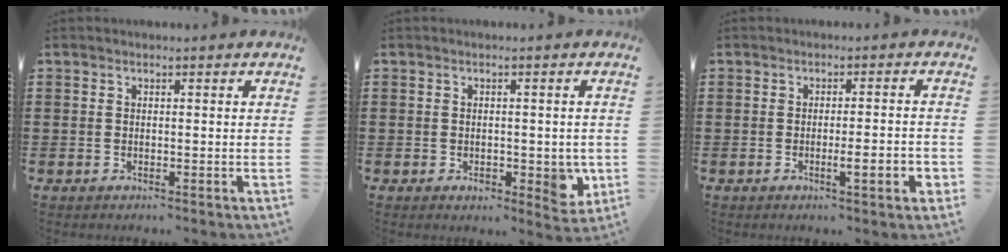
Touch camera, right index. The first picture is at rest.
{"total": 3.8, "force": [-0.7, 2.2, 3.0], "torque": [-0.046, 0.003, -0.013]}
{"total": 4.2, "force": [-1.4, 0.4, 3.9], "torque": [-0.063, -0.007, -0.021]}